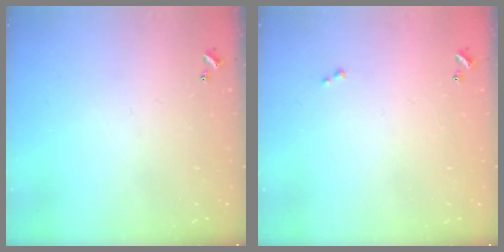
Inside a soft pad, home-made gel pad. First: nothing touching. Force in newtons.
{"total": 0.0}